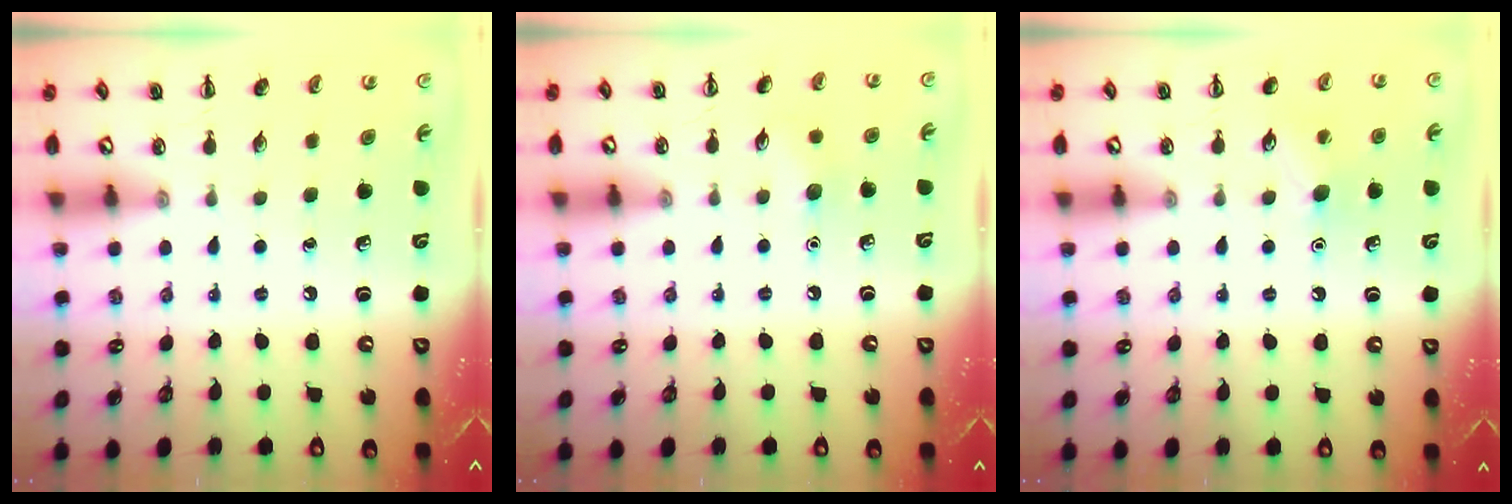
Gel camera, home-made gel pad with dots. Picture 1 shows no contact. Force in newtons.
{"total": 5.6, "press": 5.4, "slide": 1.5}
{"total": 8.6, "press": 8.3, "slide": 2.1}